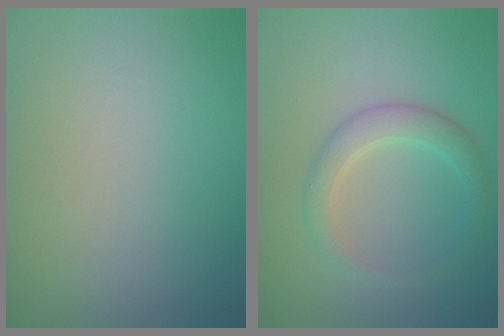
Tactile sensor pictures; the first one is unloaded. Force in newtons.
{"total": 2.6, "press": 2.6, "slide": 0.1}